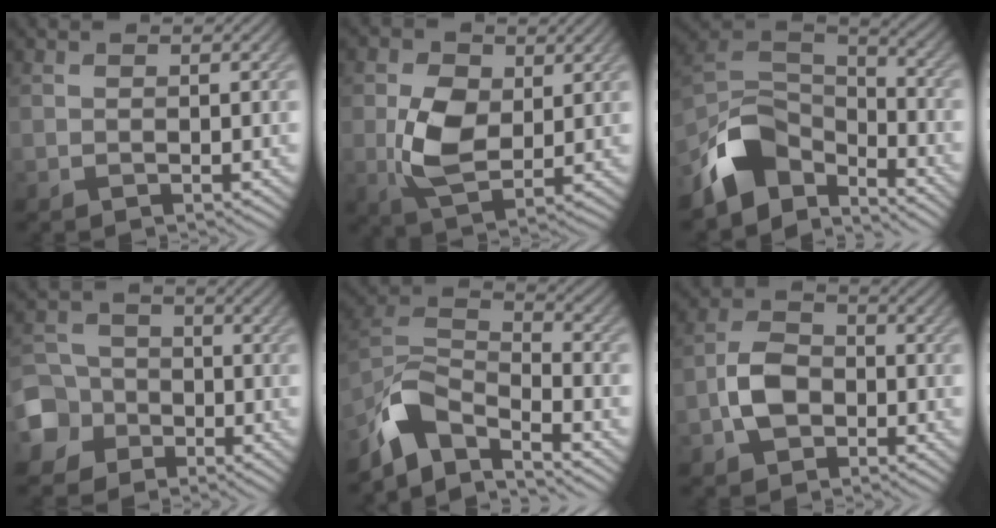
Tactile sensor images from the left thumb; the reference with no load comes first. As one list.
[{"total": 6.9, "force": [0.8, 4.5, 5.2], "torque": [-0.118, -0.002, 0.014]}, {"total": 11.1, "force": [-7.2, 6.0, 5.9], "torque": [-0.135, -0.008, -0.144]}, {"total": 7.5, "force": [-3.3, 6.4, 2.1], "torque": [-0.070, -0.015, -0.100]}, {"total": 9.2, "force": [-6.7, 3.7, 5.2], "torque": [-0.117, -0.002, -0.151]}, {"total": 5.7, "force": [-2.0, 4.0, 3.5], "torque": [-0.078, 0.006, -0.049]}]